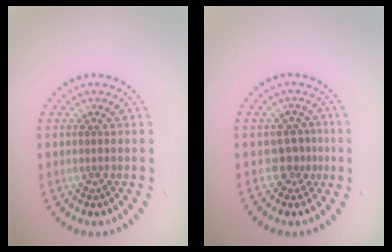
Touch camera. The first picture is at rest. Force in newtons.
{"total": 2.3, "press": 1.5, "slide": 1.7}